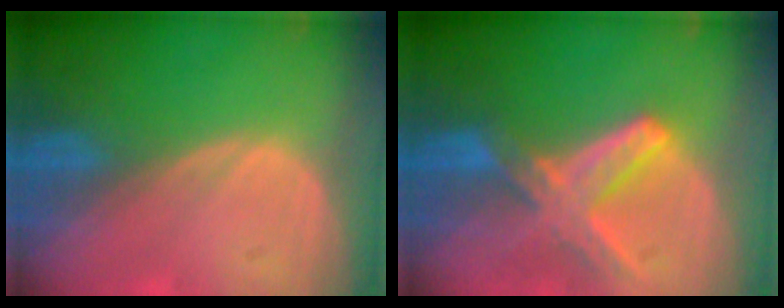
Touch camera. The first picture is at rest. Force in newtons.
{"total": 8.2, "press": 7.2, "slide": 3.9}